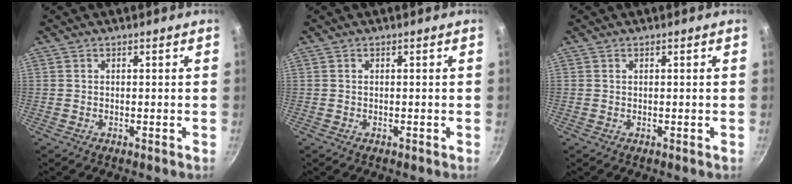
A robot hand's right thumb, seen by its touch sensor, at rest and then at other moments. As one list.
[{"total": 0.0}, {"total": 0.0}]